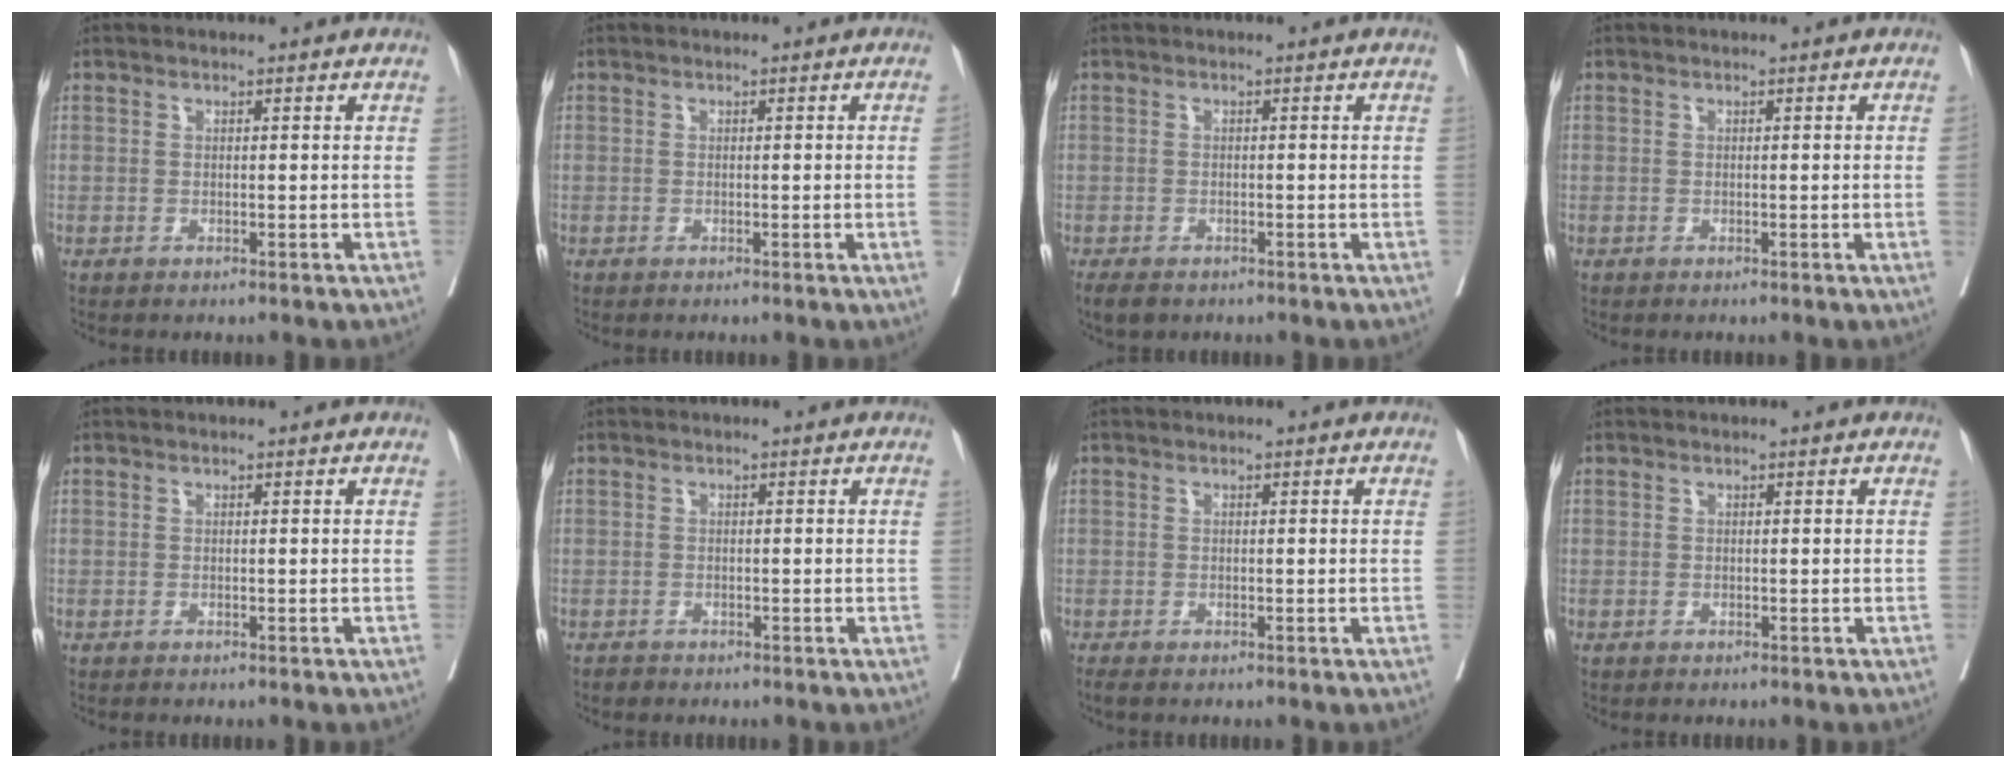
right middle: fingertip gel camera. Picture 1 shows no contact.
{"total": 1.6, "force": [-0.2, -0.6, 1.5], "torque": [-0.019, 0.001, 0.001]}
{"total": 4.2, "force": [-3.0, 2.1, 2.0], "torque": [-0.032, -0.008, -0.048]}
{"total": 1.1, "force": [-0.1, -0.5, 1.0], "torque": [-0.008, 0.001, -0.001]}
{"total": 0.0}
{"total": 0.9, "force": [-0.8, 0.5, 0.2], "torque": [-0.006, -0.001, -0.014]}
{"total": 1.1, "force": [-0.9, 0.3, 0.6], "torque": [-0.015, -0.006, -0.019]}
{"total": 0.0}